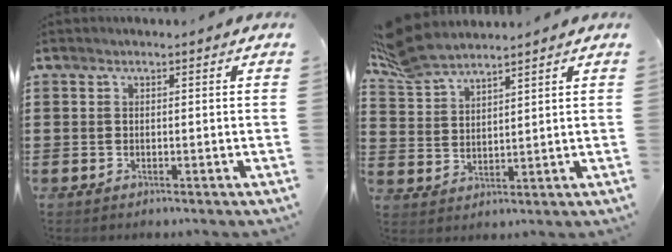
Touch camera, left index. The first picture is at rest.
{"total": 5.8, "force": [5.5, 1.1, 1.7], "torque": [-0.055, -0.014, 0.102]}